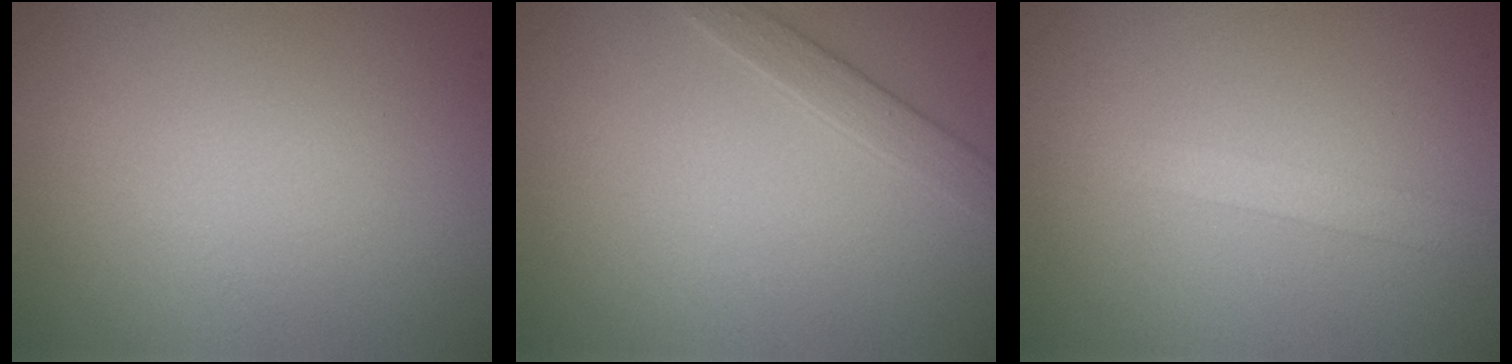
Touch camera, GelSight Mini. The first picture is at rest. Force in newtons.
{"total": 1.6, "press": 1.6, "slide": 0.1}
{"total": 1.6, "press": 1.6, "slide": 0.0}